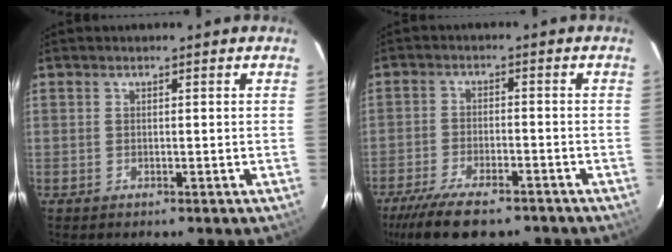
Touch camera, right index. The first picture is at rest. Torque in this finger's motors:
{"motor_torque": [1.20, -0.94, 0.51, 0.10]}